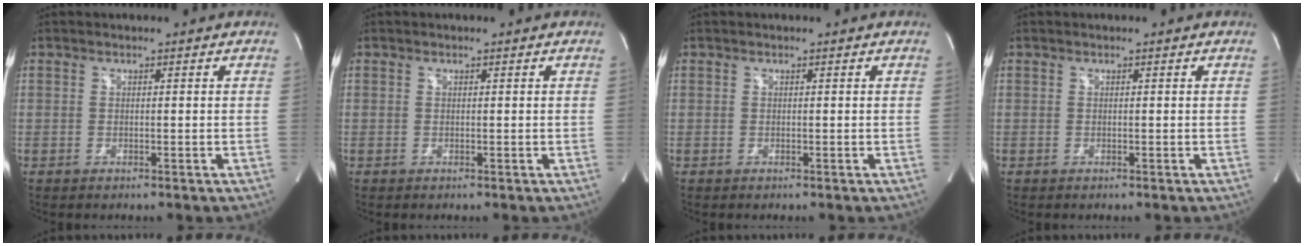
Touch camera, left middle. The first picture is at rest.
{"total": 0.0}
{"total": 0.0}
{"total": 0.0}